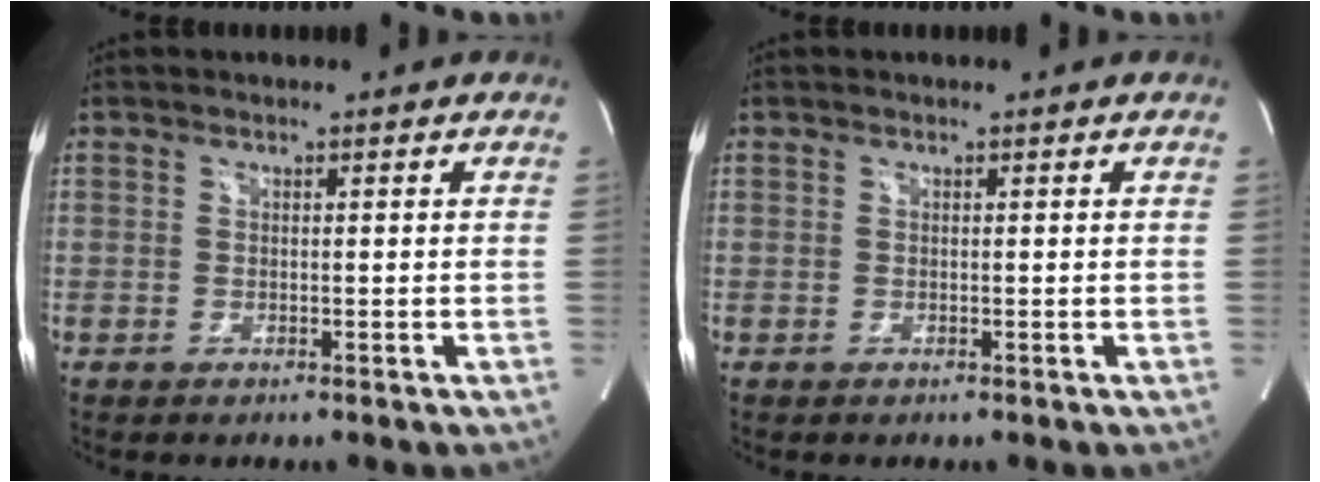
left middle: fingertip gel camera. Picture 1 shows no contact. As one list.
[{"total": 0.0}]